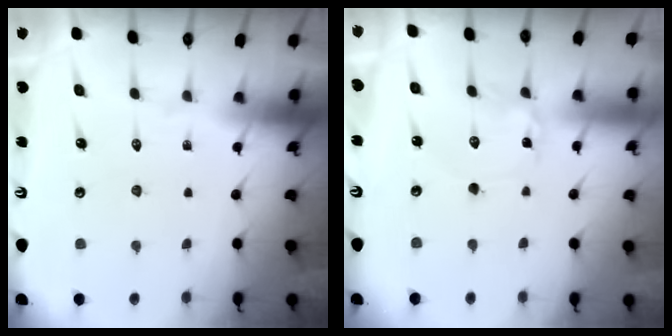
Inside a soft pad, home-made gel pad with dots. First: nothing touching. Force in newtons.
{"total": 1.4, "press": 1.4, "slide": 0.1}